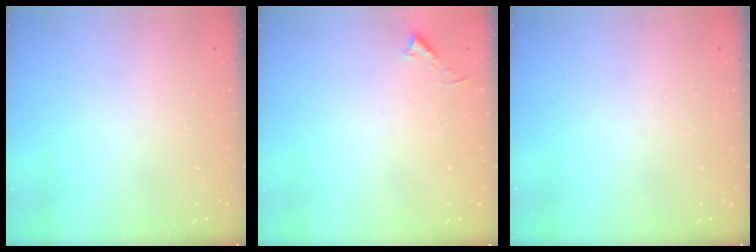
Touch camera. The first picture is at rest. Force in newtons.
{"total": 4.0, "press": 4.0, "slide": 0.4}
{"total": 0.0}